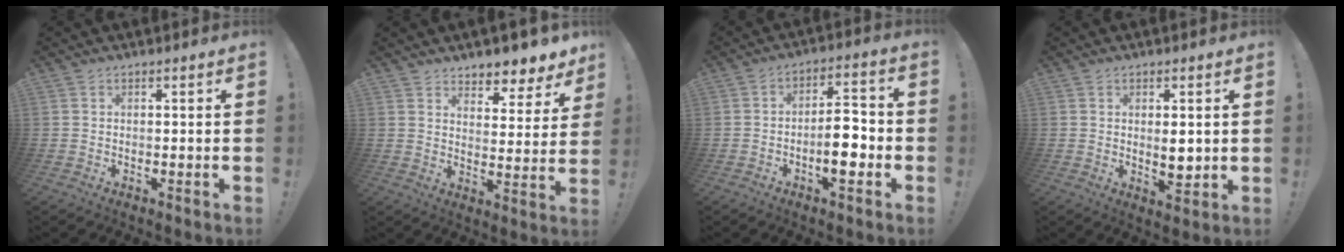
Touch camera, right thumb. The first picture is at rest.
{"total": 6.7, "force": [6.0, 2.5, 1.4], "torque": [-0.003, -0.067, 0.107]}
{"total": 10.4, "force": [-3.2, 4.0, 9.1], "torque": [-0.143, 0.016, -0.057]}
{"total": 4.7, "force": [0.7, 2.2, 4.1], "torque": [-0.049, -0.007, 0.010]}